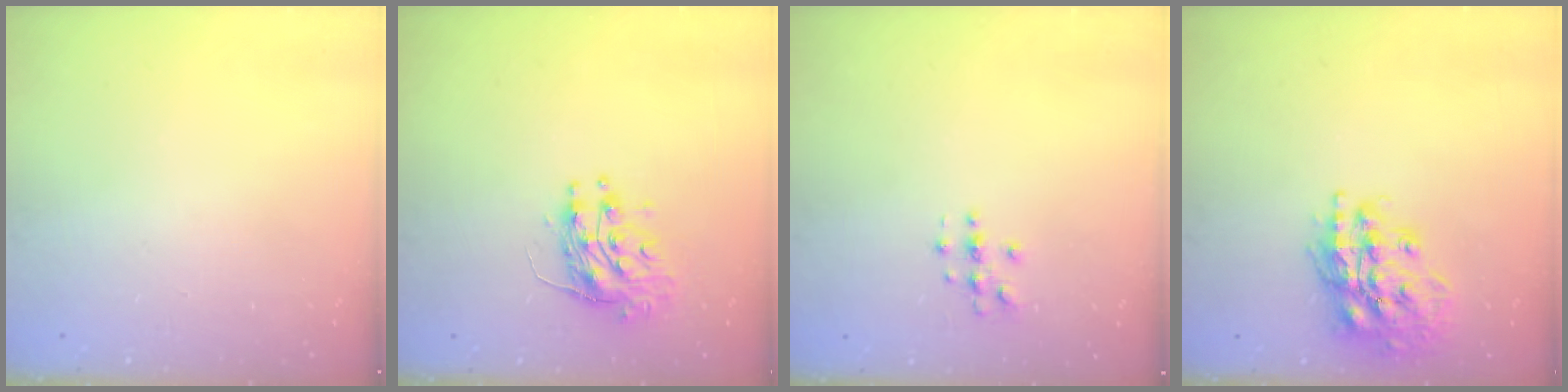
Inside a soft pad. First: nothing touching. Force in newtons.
{"total": 10.9, "press": 10.8, "slide": 0.8}
{"total": 2.7, "press": 2.7, "slide": 0.3}
{"total": 17.4, "press": 17.3, "slide": 2.4}